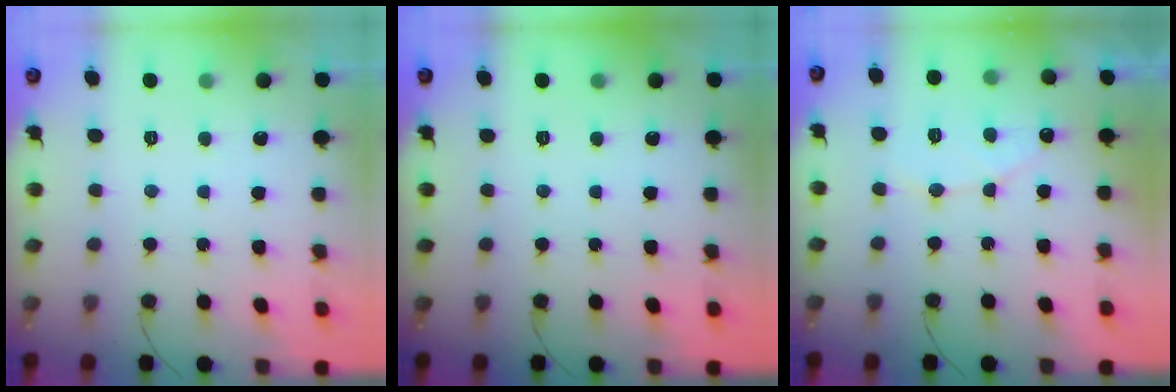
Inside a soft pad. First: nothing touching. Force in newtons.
{"total": 0.0}
{"total": 7.3, "press": 7.3, "slide": 0.5}